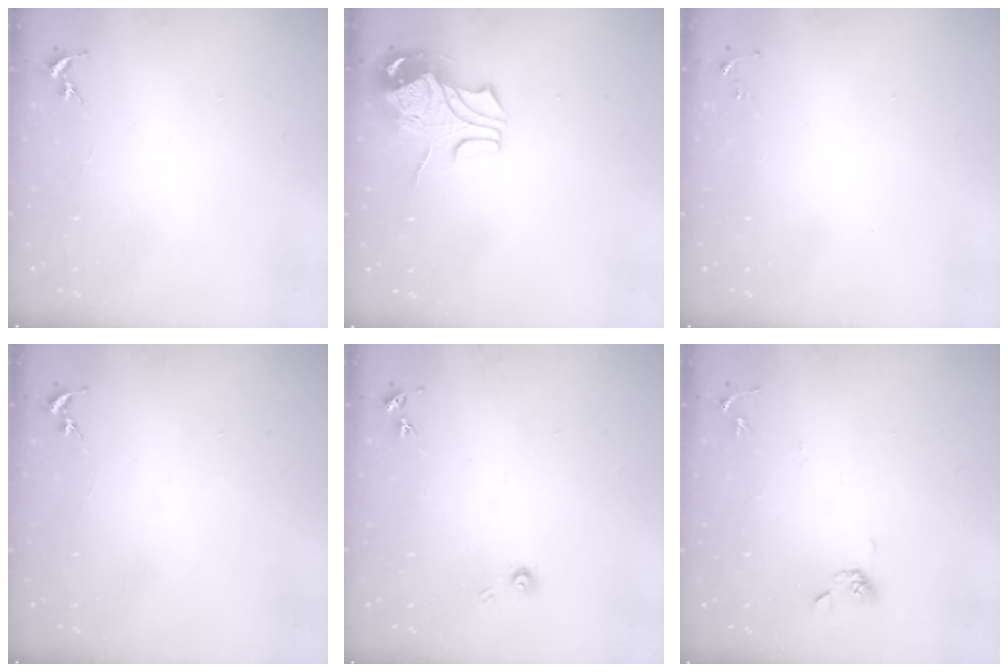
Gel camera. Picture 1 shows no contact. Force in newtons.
{"total": 9.6, "press": 9.5, "slide": 1.3}
{"total": 4.4, "press": 4.4, "slide": 0.6}
{"total": 0.0}
{"total": 3.8, "press": 3.8, "slide": 0.5}
{"total": 5.5, "press": 4.9, "slide": 2.6}